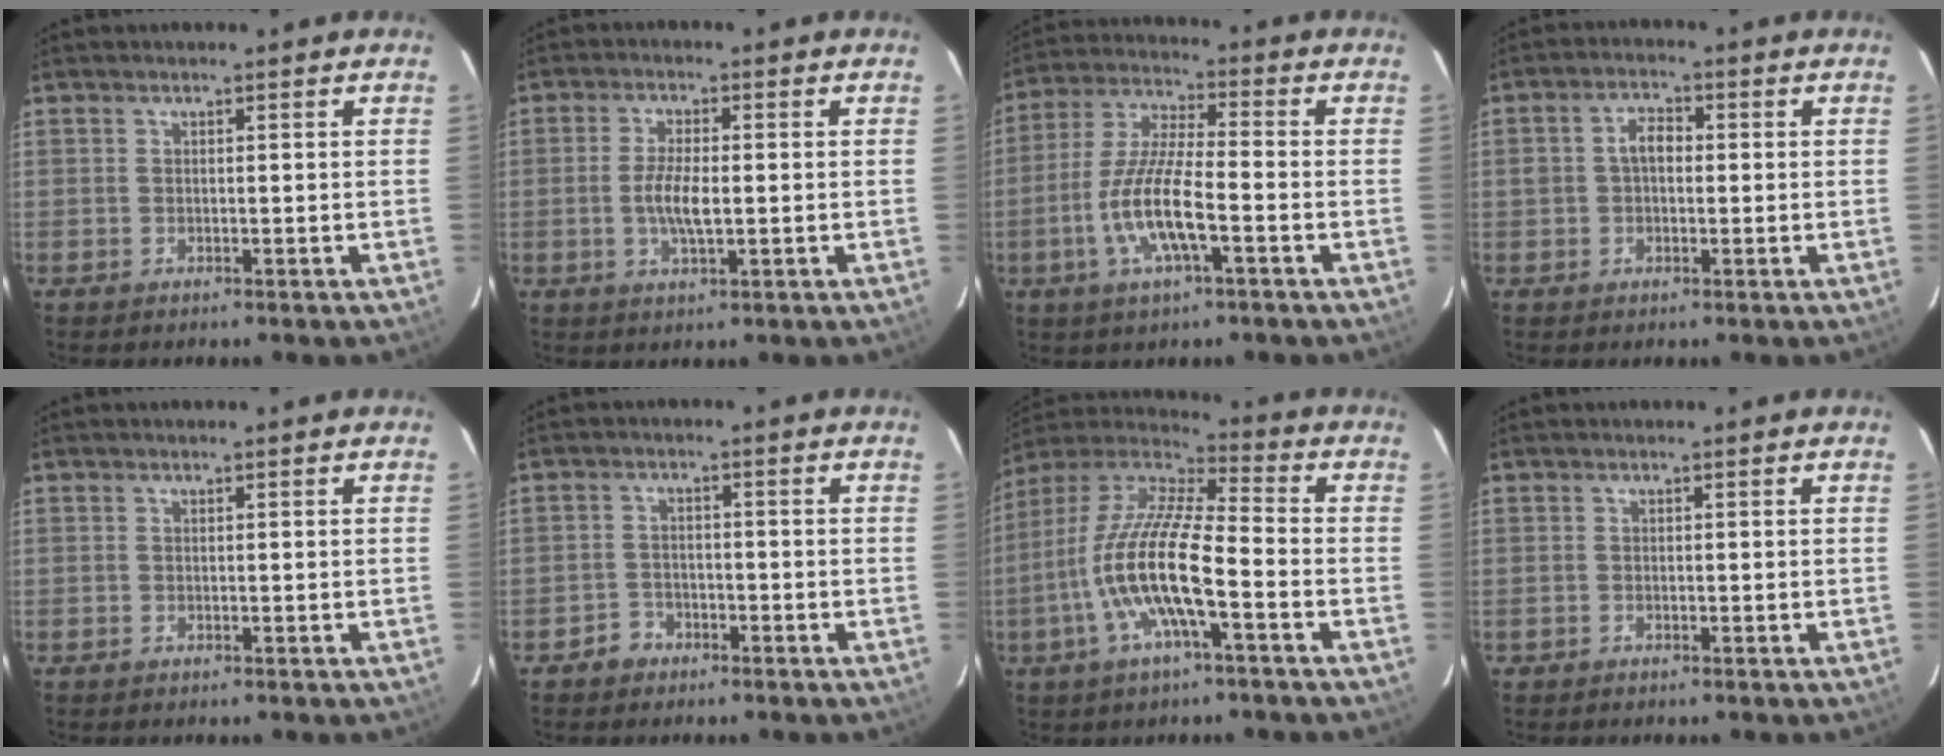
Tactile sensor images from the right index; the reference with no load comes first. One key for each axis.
{"total": 5.3, "fx": -0.6, "fy": 1.6, "fz": 5.0, "tx": -0.101, "ty": -0.001, "tz": -0.012}
{"total": 12.4, "fx": -4.3, "fy": 2.7, "fz": 11.3, "tx": -0.236, "ty": -0.005, "tz": -0.083}
{"total": 4.1, "fx": 0.1, "fy": 2.9, "fz": 2.9, "tx": -0.050, "ty": 0.013, "tz": 0.003}
{"total": 0.0}
{"total": 3.3, "fx": -2.2, "fy": 2.5, "fz": 0.1, "tx": -0.007, "ty": 0.011, "tz": -0.038}
{"total": 16.4, "fx": -5.2, "fy": 3.5, "fz": 15.1, "tx": -0.292, "ty": -0.008, "tz": -0.107}
{"total": 0.7, "fx": -0.4, "fy": 0.6, "fz": -0.1, "tx": 0.000, "ty": 0.003, "tz": -0.007}